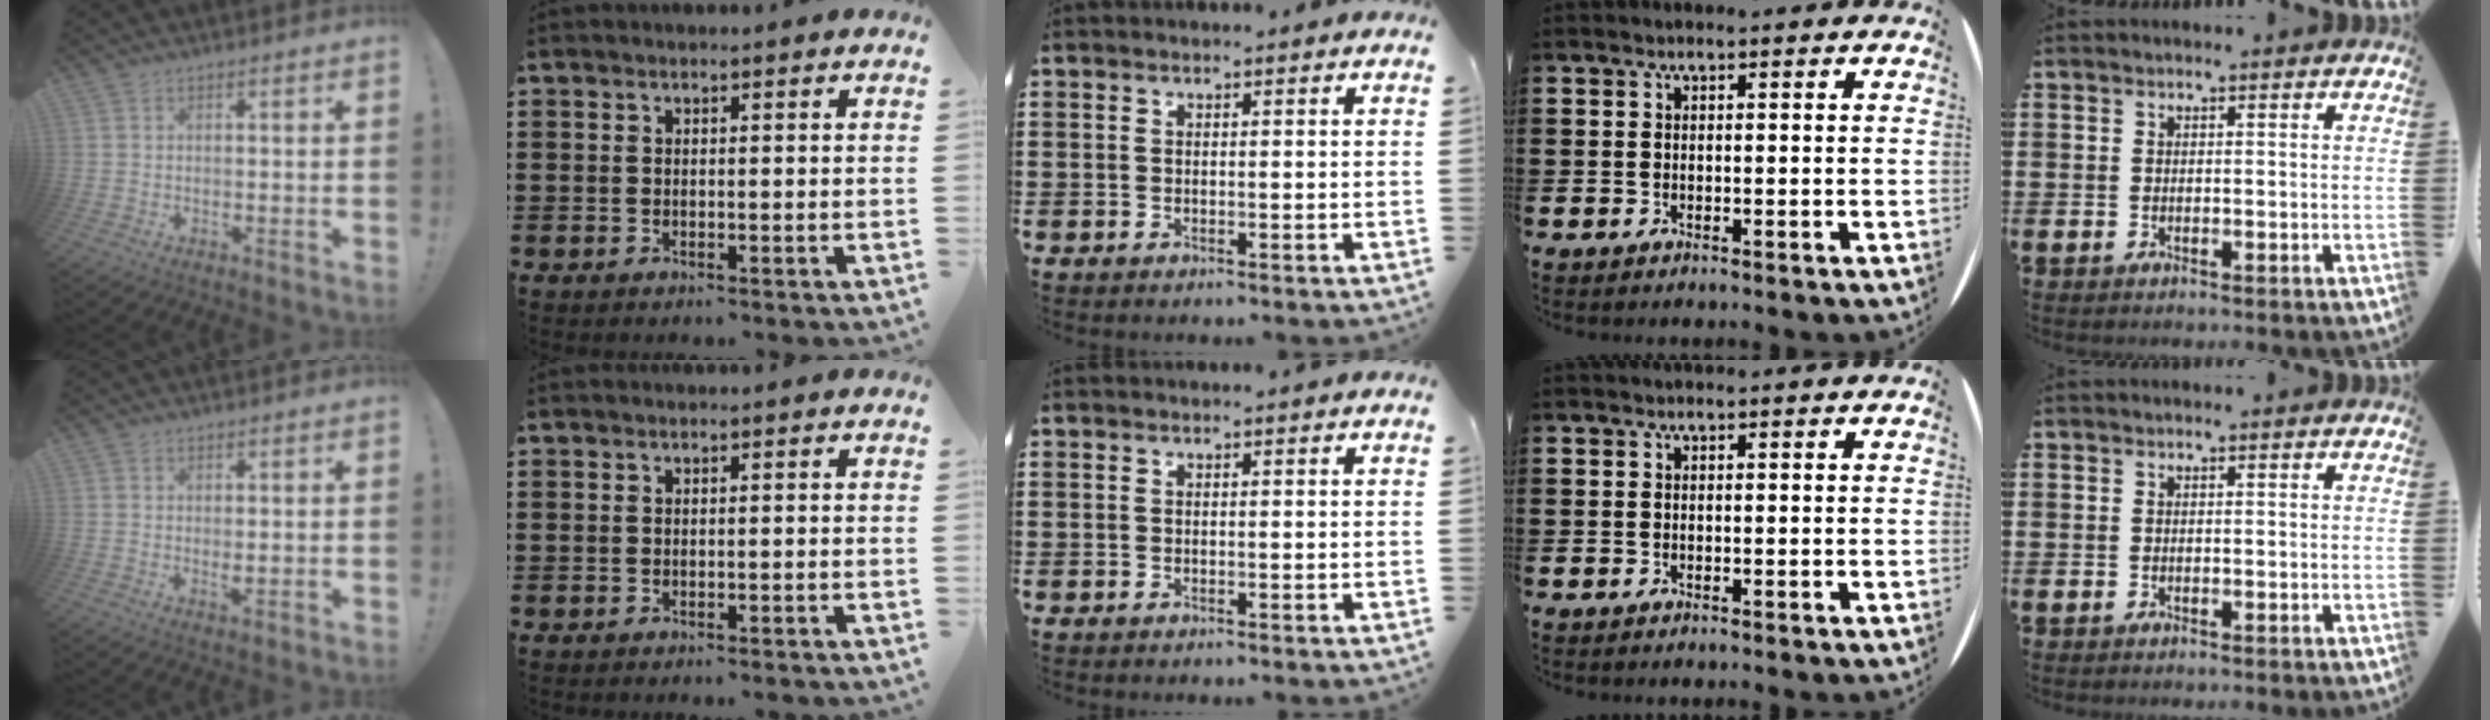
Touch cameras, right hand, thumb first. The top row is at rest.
{"thumb": {"total": 1.6, "force": [0.5, 0.8, 1.2], "torque": [-0.015, -0.004, 0.009]}, "index": {"total": 0.5, "force": [-0.5, 0.0, 0.1], "torque": [-0.003, -0.002, -0.010]}}